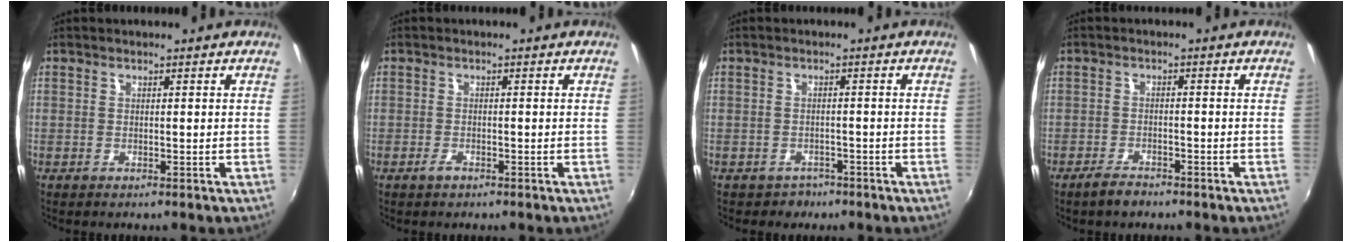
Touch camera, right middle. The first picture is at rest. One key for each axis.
{"total": 1.4, "fx": -1.0, "fy": 0.6, "fz": 0.7, "tx": -0.015, "ty": -0.001, "tz": -0.020}
{"total": 3.1, "fx": -2.1, "fy": 2.3, "fz": 0.3, "tx": -0.013, "ty": 0.000, "tz": -0.030}
{"total": 3.1, "fx": -2.6, "fy": 1.1, "fz": 1.3, "tx": -0.039, "ty": 0.000, "tz": -0.049}